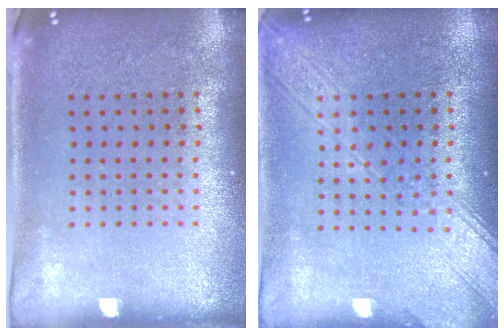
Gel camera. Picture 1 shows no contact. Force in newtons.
{"total": 3.1, "press": 3.1, "slide": 0.4}